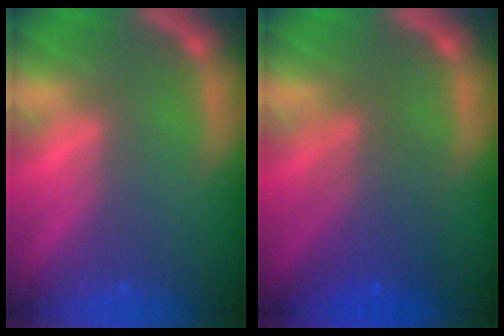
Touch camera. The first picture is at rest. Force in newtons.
{"total": 4.6}